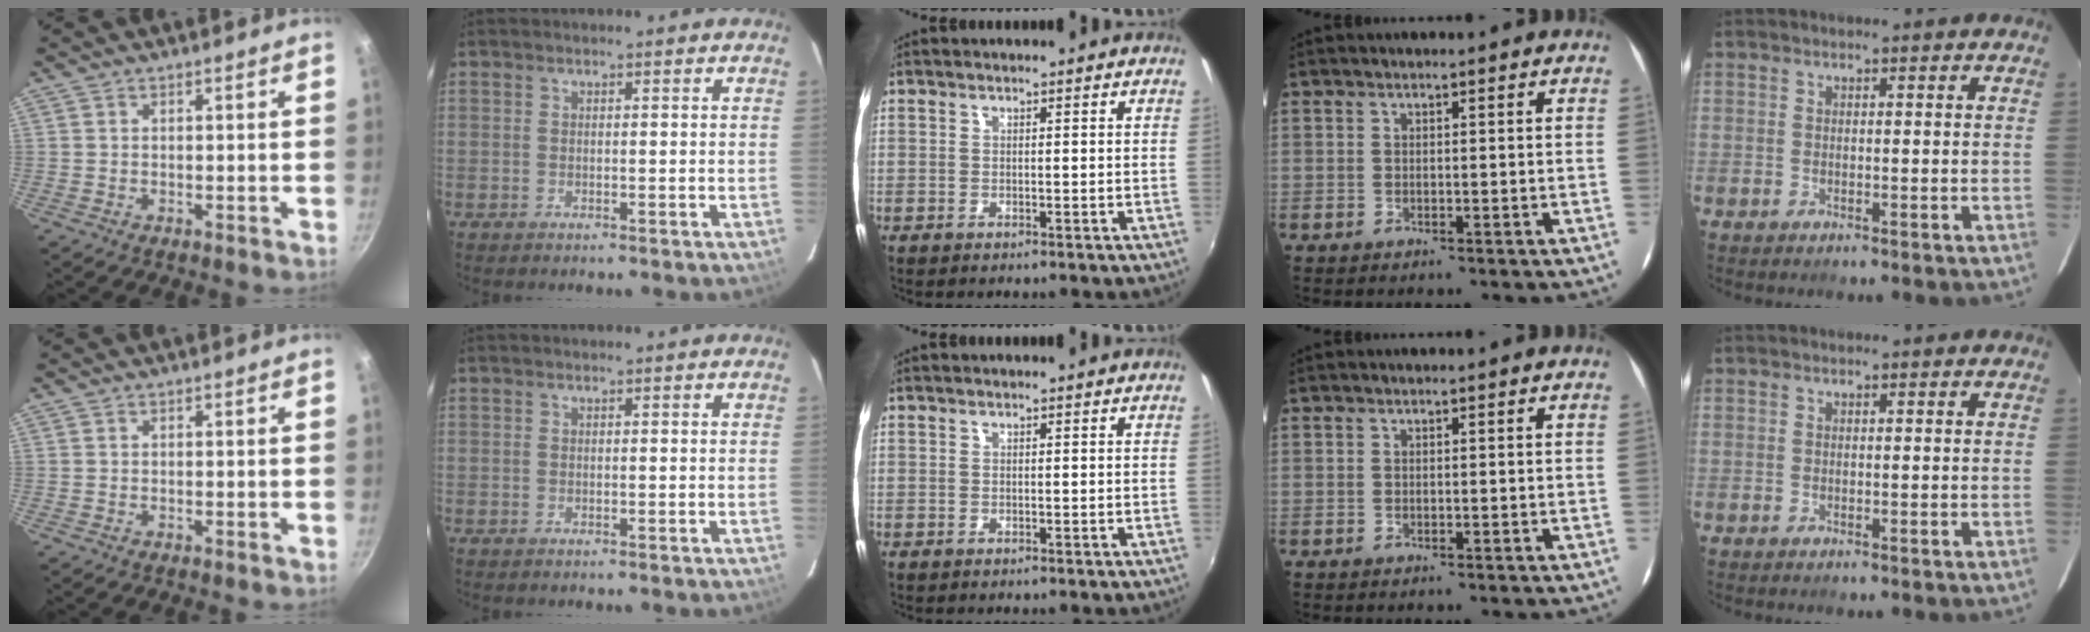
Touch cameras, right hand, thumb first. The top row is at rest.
{}